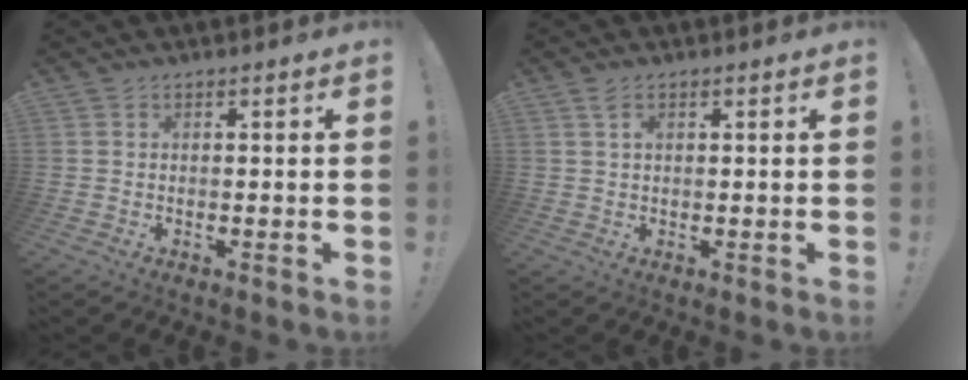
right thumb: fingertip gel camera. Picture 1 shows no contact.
{"total": 2.0, "force": [0.9, 1.0, 1.5], "torque": [-0.031, 0.002, 0.015]}